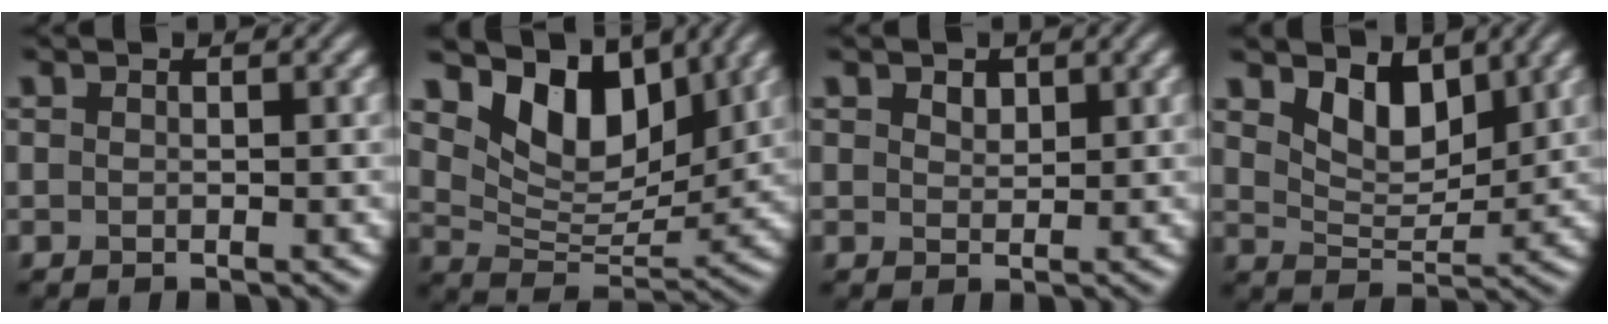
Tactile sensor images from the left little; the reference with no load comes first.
{"total": 8.1, "force": [4.8, 4.4, 4.8], "torque": [-0.083, -0.011, 0.081]}
{"total": 1.2, "force": [0.8, 0.7, 0.5], "torque": [-0.011, 0.000, 0.016]}
{"total": 4.2, "force": [2.6, 2.1, 2.4], "torque": [-0.055, -0.011, 0.043]}